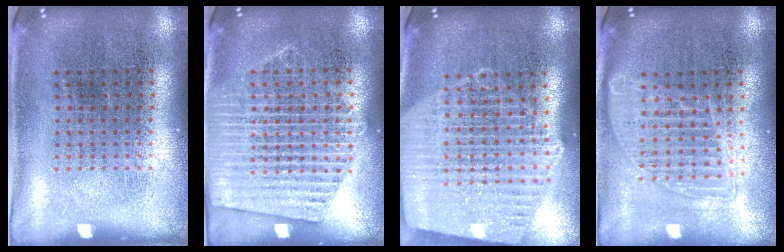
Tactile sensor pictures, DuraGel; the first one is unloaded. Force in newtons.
{"total": 1.7, "press": 1.6, "slide": 0.4}
{"total": 2.2, "press": 2.0, "slide": 1.0}
{"total": 1.6, "press": 1.4, "slide": 0.7}